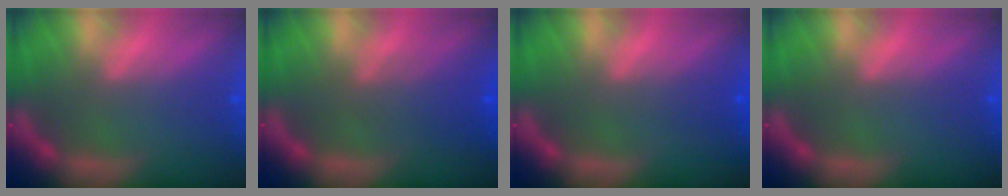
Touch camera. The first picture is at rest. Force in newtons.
{"total": 3.6}
{"total": 1.5}
{"total": 0.0}